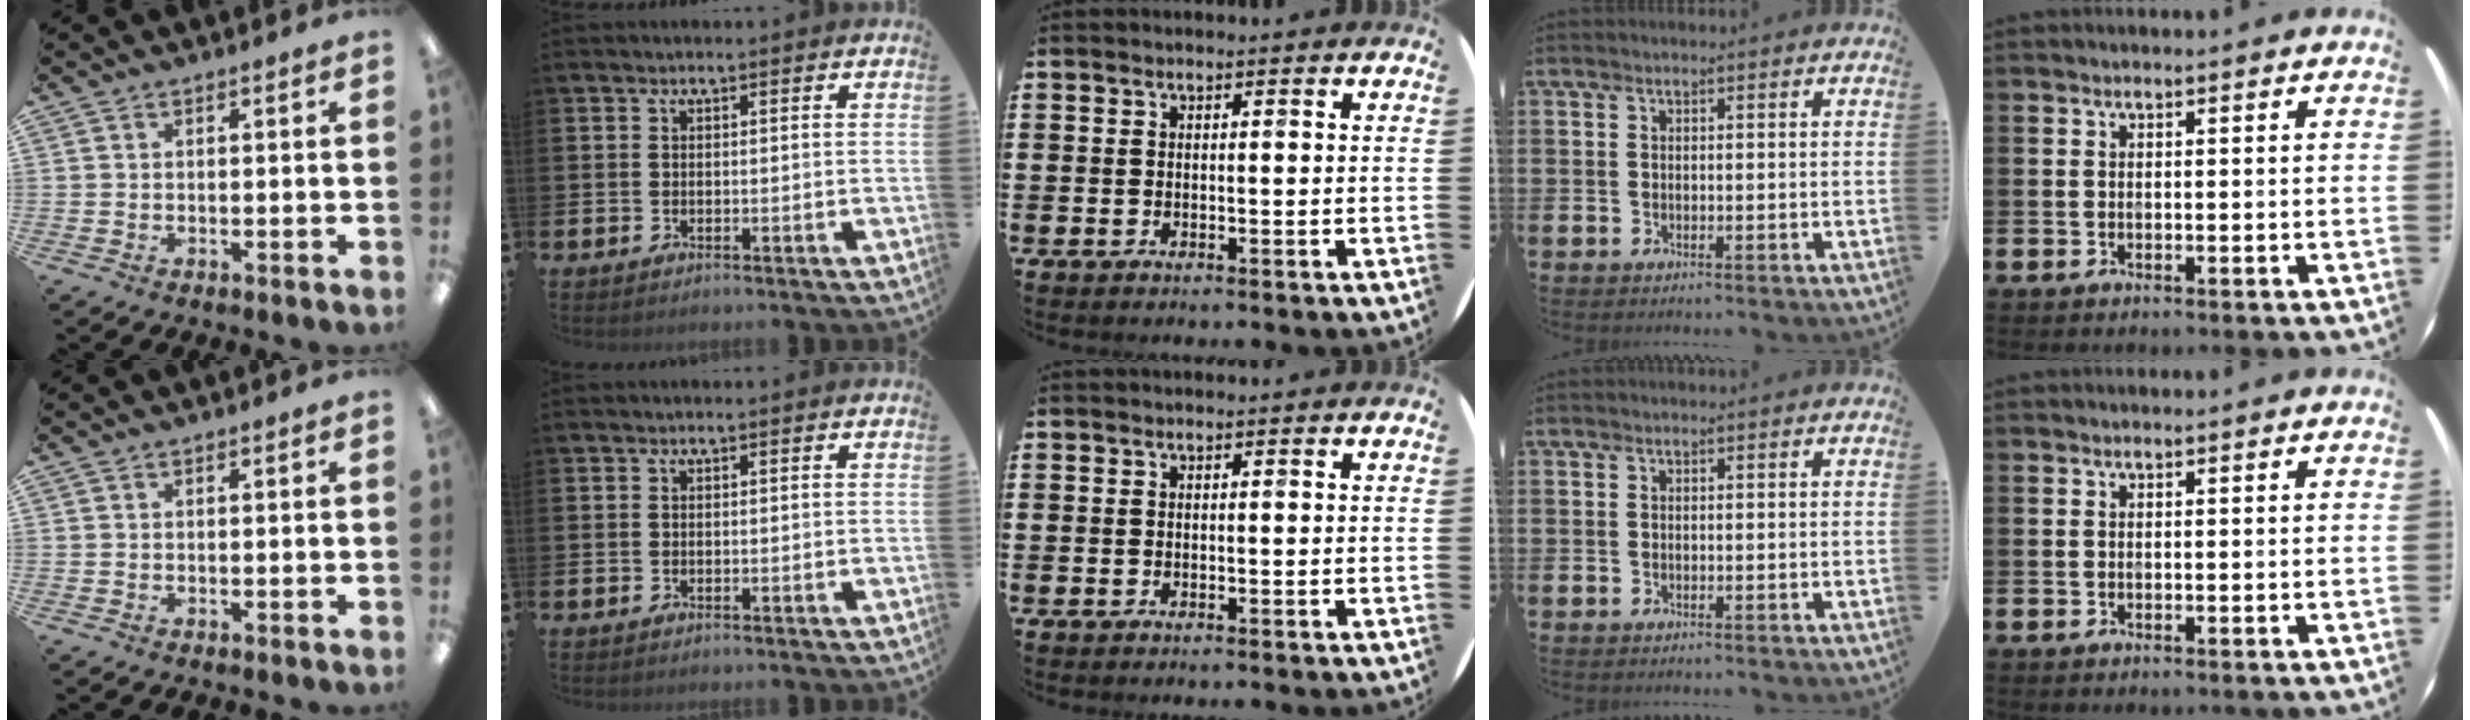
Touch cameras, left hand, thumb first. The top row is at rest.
{}